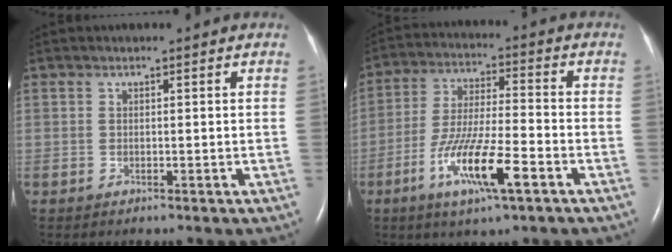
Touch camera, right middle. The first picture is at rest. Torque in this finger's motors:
{"motor_torque": [1.27, -0.87, 0.40, 0.16]}